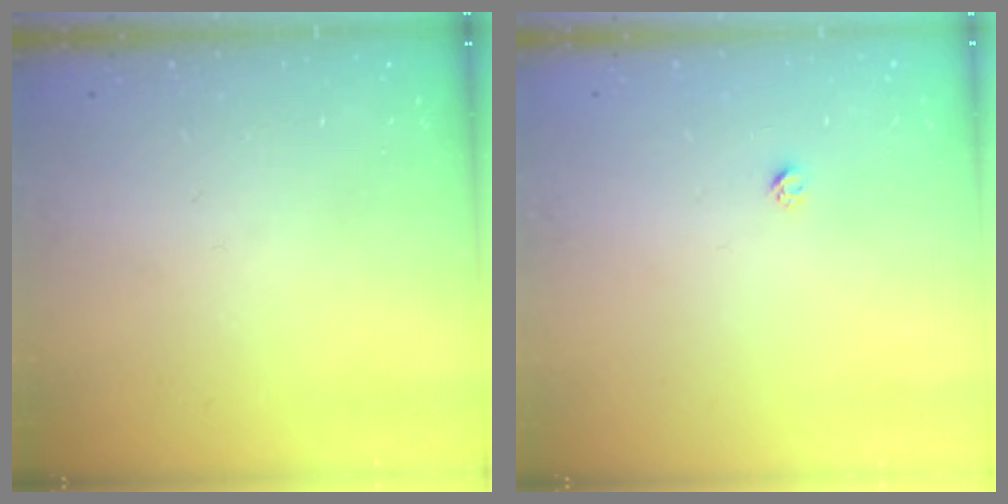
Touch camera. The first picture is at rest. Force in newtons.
{"total": 1.9, "press": 1.9, "slide": 0.1}